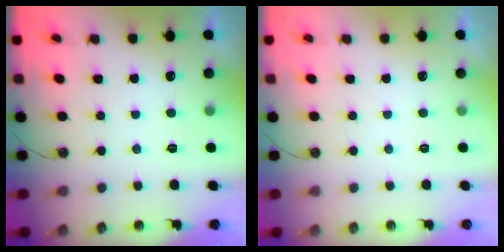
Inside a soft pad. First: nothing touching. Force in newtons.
{"total": 0.0}